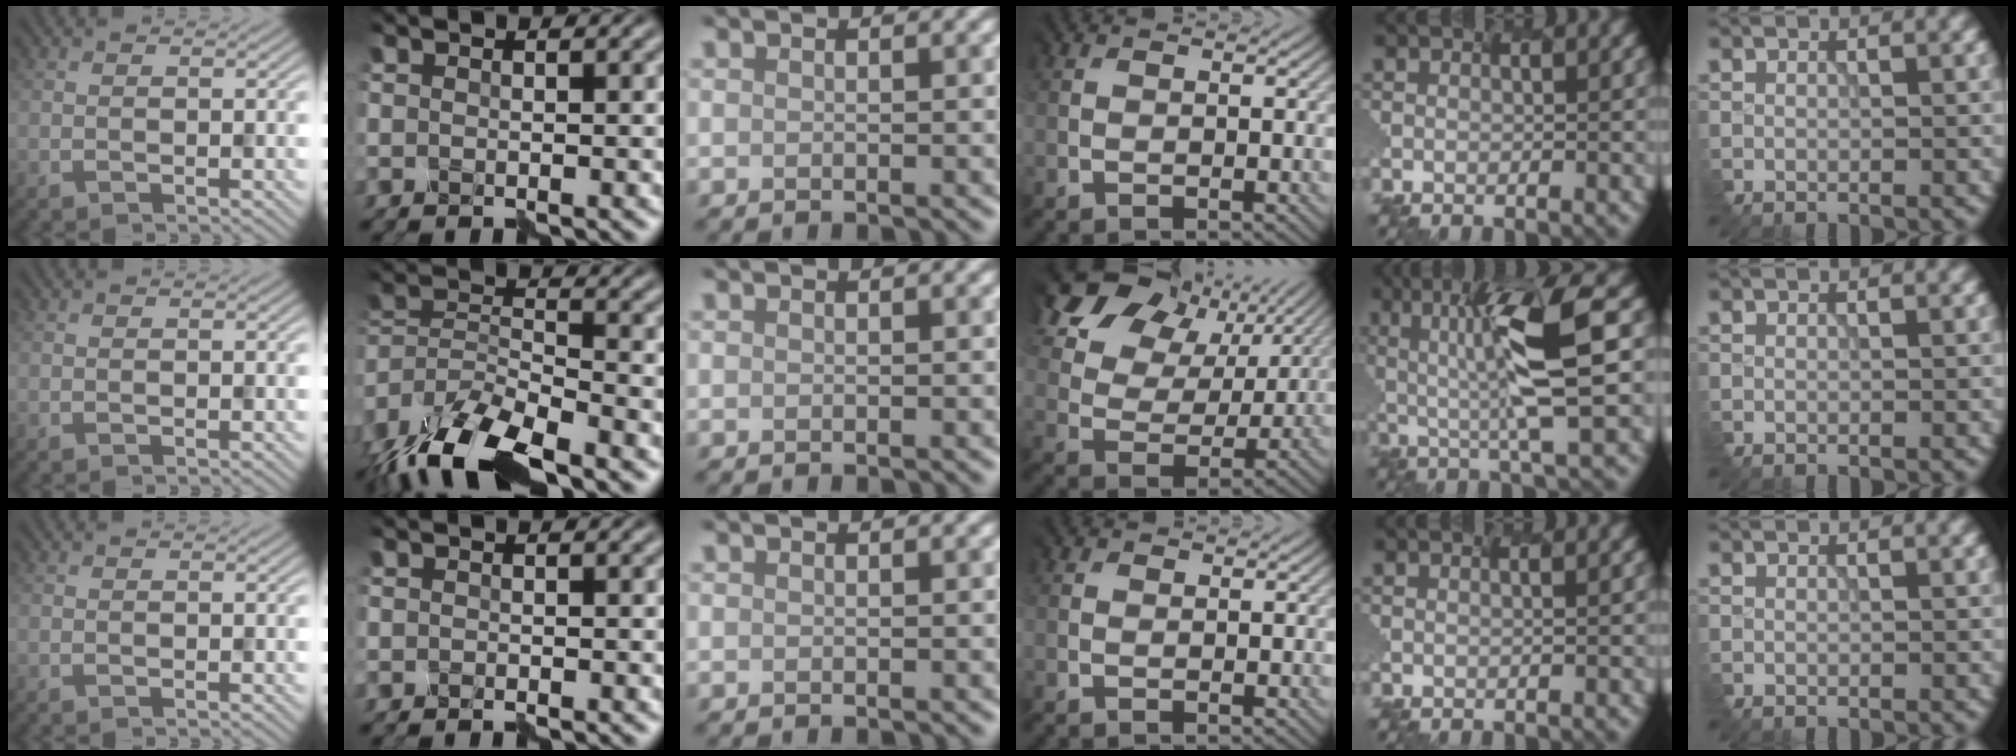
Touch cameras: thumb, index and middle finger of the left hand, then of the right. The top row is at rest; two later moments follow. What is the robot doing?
{"motion": "disassemble", "object": "puzzle pieces"}